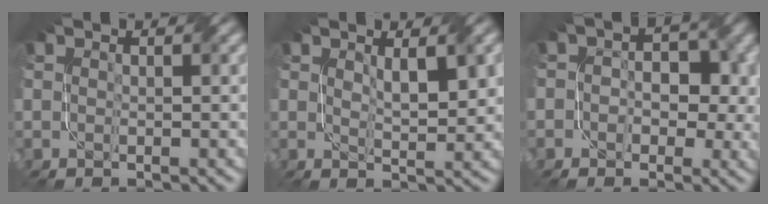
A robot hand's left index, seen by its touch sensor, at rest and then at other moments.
{"total": 2.8, "force": [1.2, 0.8, 2.4], "torque": [-0.041, -0.003, 0.024]}
{"total": 4.8, "force": [0.2, 3.6, 3.2], "torque": [-0.017, 0.005, -0.006]}